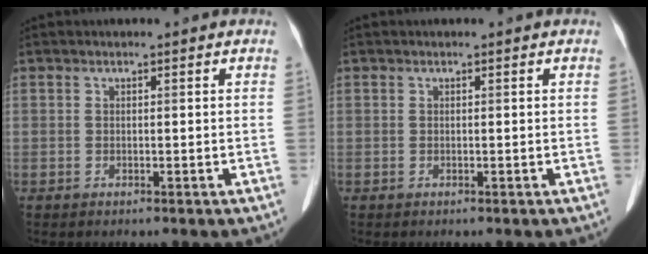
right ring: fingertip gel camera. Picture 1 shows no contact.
{"total": 0.0}